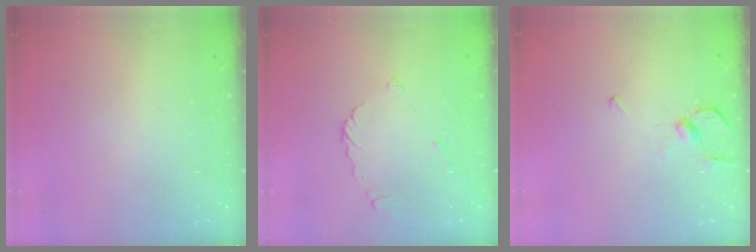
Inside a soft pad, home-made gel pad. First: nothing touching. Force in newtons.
{"total": 4.8, "press": 4.7, "slide": 0.4}
{"total": 4.1, "press": 4.0, "slide": 0.7}